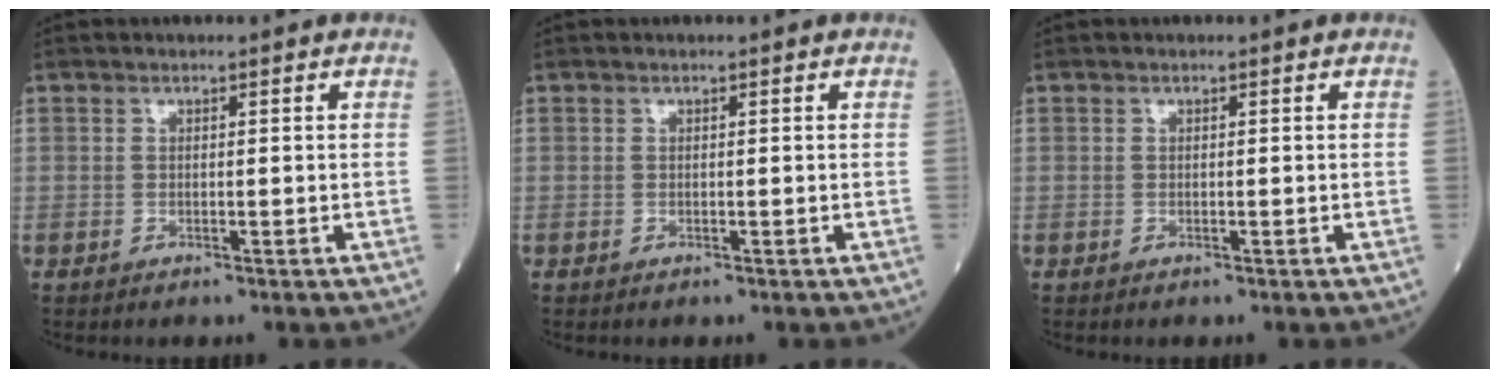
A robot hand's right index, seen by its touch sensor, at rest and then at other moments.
{"total": 0.0}
{"total": 0.0}